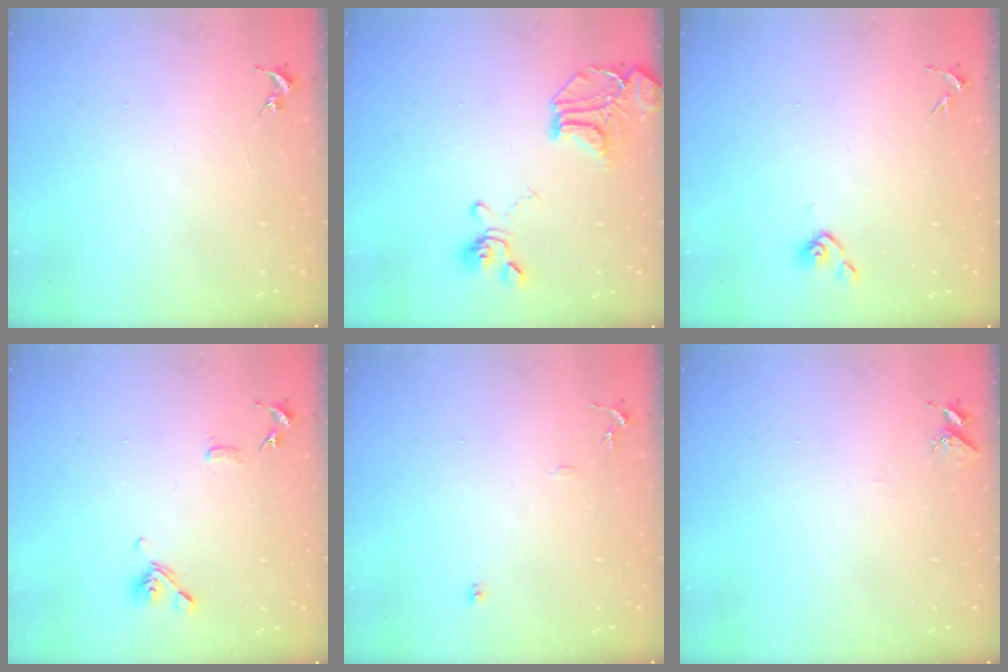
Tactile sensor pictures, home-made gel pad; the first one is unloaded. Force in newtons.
{"total": 16.7, "press": 16.5, "slide": 2.0}
{"total": 3.8, "press": 3.7, "slide": 0.8}
{"total": 10.3, "press": 10.2, "slide": 1.8}
{"total": 8.0, "press": 8.0, "slide": 0.8}
{"total": 5.0, "press": 5.0, "slide": 0.4}